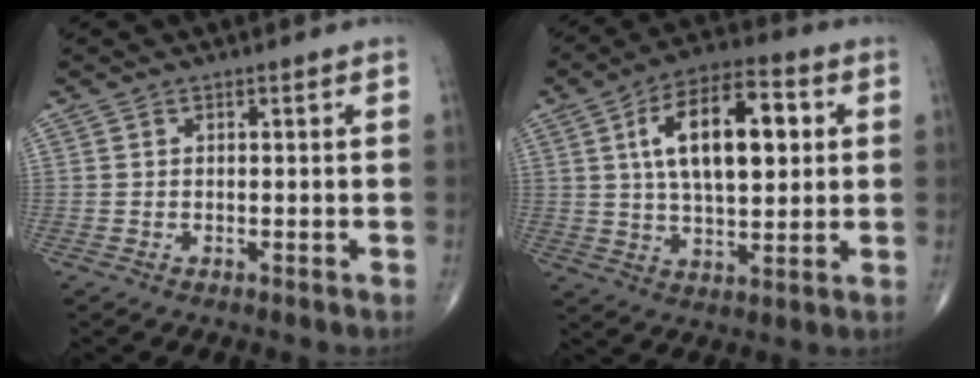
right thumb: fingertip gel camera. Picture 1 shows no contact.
{"total": 16.6, "force": [3.7, 7.9, 14.2], "torque": [-0.218, 0.008, 0.060]}